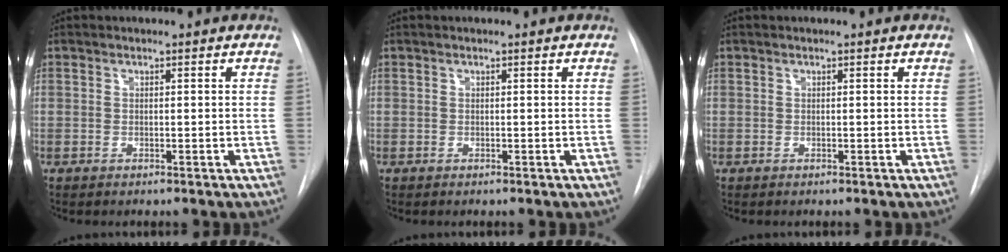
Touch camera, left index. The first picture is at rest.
{"total": 0.0}
{"total": 0.0}